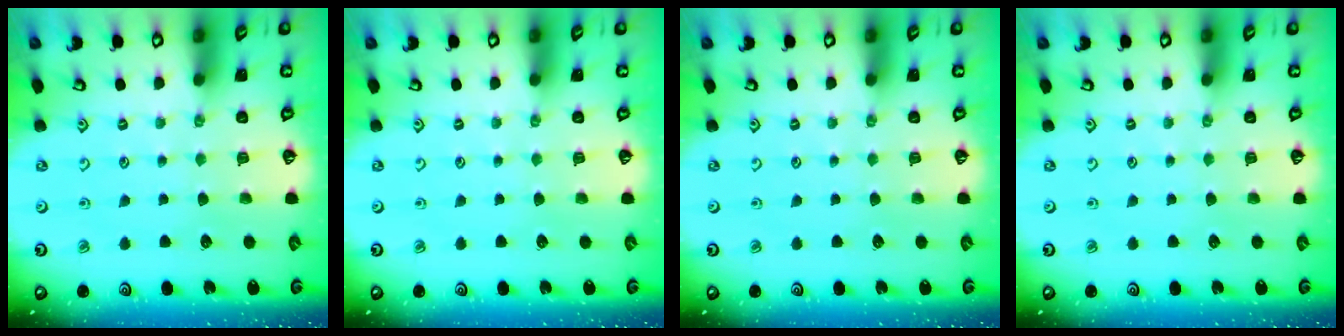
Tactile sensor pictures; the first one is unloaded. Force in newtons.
{"total": 0.0}
{"total": 0.0}
{"total": 0.0}